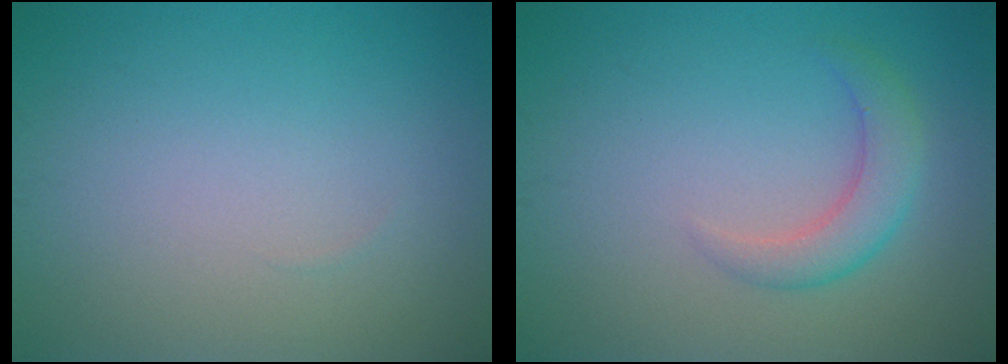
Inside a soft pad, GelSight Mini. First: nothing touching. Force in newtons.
{"total": 2.8, "press": 2.8, "slide": 0.1}